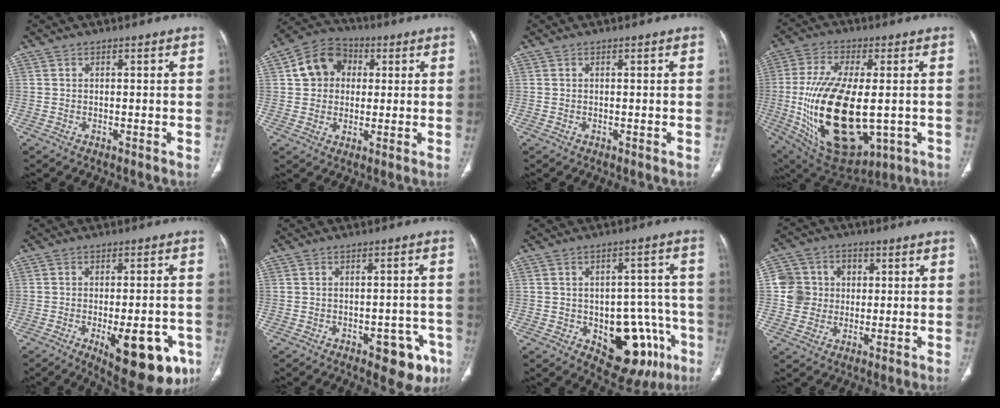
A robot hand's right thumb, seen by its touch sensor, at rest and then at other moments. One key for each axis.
{"total": 10.1, "fx": 2.1, "fy": 8.6, "fz": 4.8, "tx": -0.057, "ty": 0.010, "tz": 0.025}
{"total": 0.0}
{"total": 25.2, "fx": -2.8, "fy": 12.5, "fz": 21.7, "tx": -0.432, "ty": -0.022, "tz": -0.016}
{"total": 15.9, "fx": -6.4, "fy": 6.4, "fz": 13.1, "tx": -0.121, "ty": 0.009, "tz": -0.068}
{"total": 8.3, "fx": -4.1, "fy": 4.2, "fz": 5.9, "tx": -0.040, "ty": 0.019, "tz": -0.044}
{"total": 16.2, "fx": -6.1, "fy": 9.5, "fz": 11.7, "tx": -0.102, "ty": 0.033, "tz": -0.065}
{"total": 9.0, "fx": 0.8, "fy": 8.7, "fz": 2.3, "tx": -0.011, "ty": 0.013, "tz": 0.012}